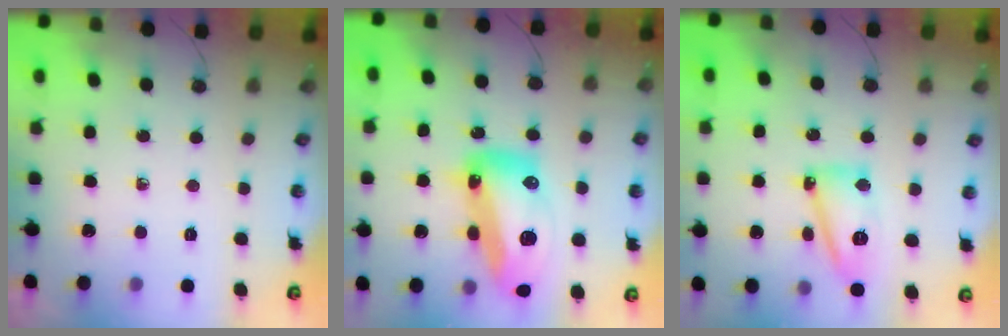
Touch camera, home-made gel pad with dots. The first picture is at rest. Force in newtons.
{"total": 21.6, "press": 21.4, "slide": 2.6}
{"total": 12.7, "press": 12.6, "slide": 1.4}